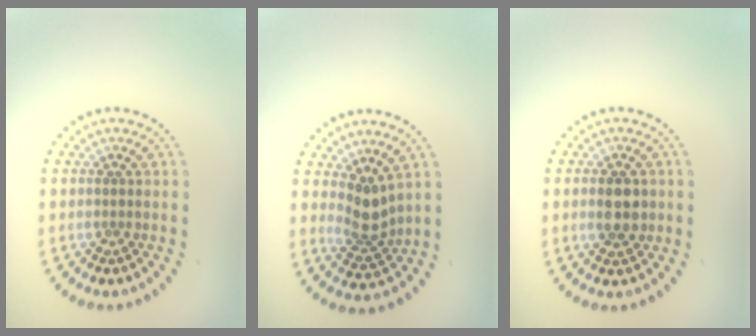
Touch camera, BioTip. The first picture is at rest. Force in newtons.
{"total": 2.9, "press": 2.2, "slide": 2.0}
{"total": 2.6, "press": 2.6, "slide": 0.2}